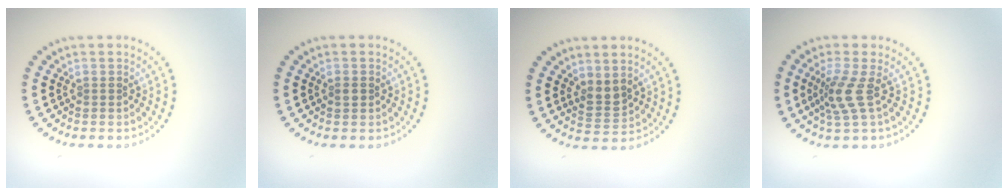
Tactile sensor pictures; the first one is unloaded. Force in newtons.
{"total": 0.9, "press": 0.9, "slide": 0.0}
{"total": 1.9, "press": 1.6, "slide": 1.0}
{"total": 2.8, "press": 1.9, "slide": 2.0}